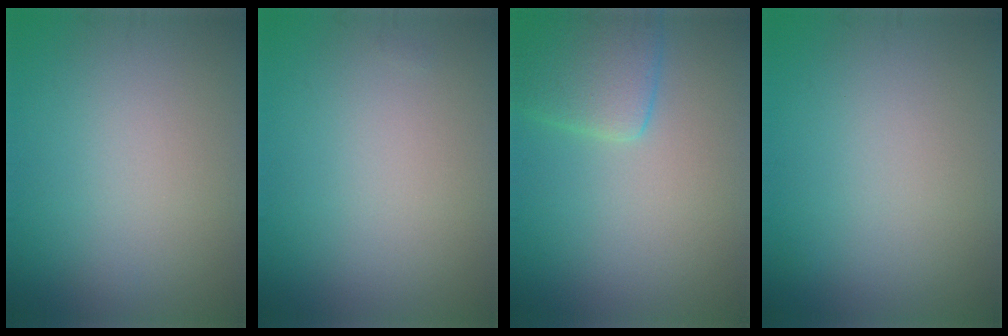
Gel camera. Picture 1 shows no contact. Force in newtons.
{"total": 0.0}
{"total": 3.6, "press": 3.6, "slide": 0.2}
{"total": 0.0}